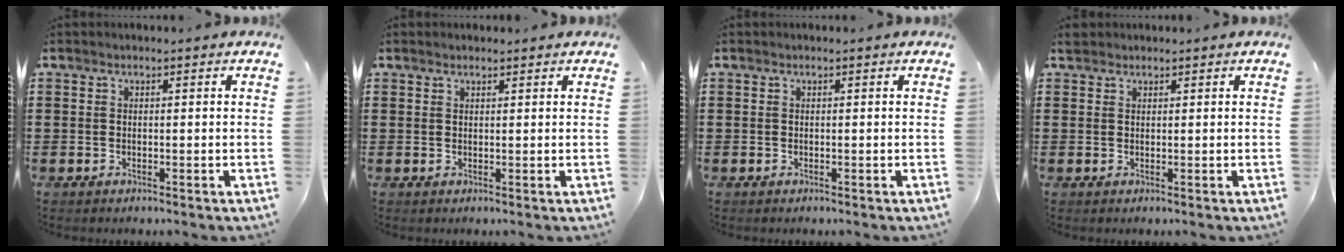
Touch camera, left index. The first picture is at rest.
{"total": 0.9, "force": [0.8, 0.2, 0.2], "torque": [-0.006, 0.001, 0.016]}
{"total": 0.0}
{"total": 1.3, "force": [1.1, 0.6, 0.2], "torque": [-0.008, 0.004, 0.022]}